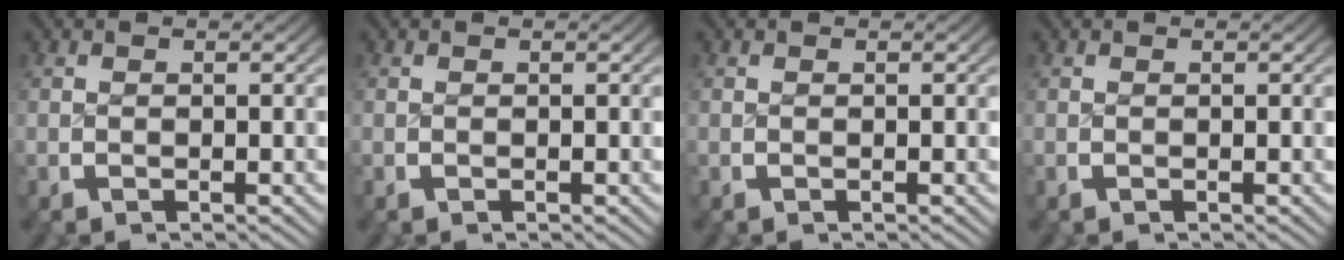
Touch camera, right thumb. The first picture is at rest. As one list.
[{"total": 0.0}, {"total": 0.0}, {"total": 0.0}]